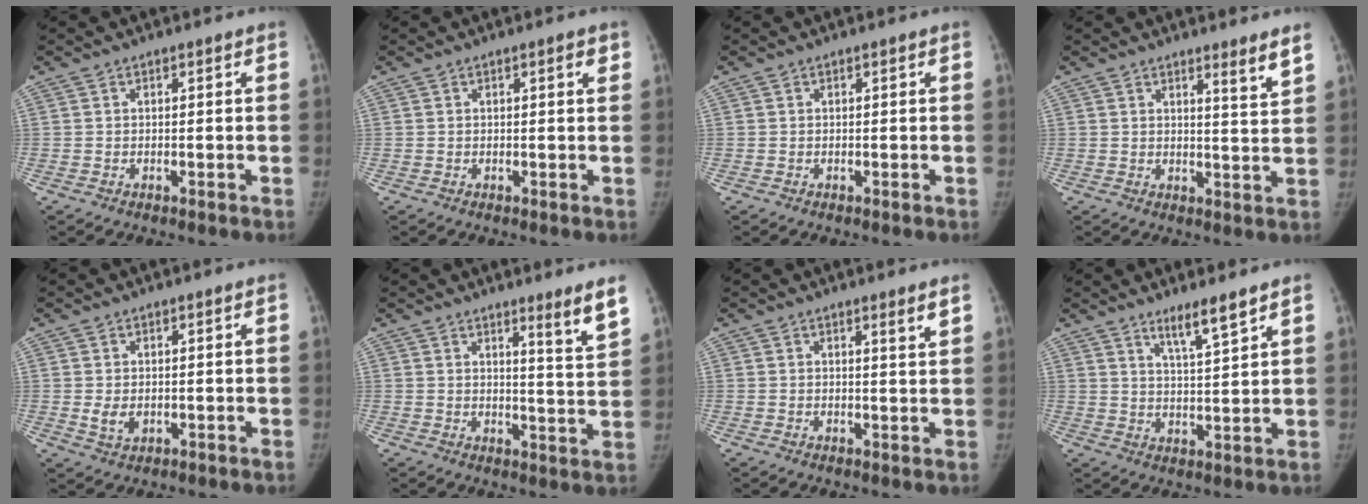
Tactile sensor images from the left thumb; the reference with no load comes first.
{"total": 1.4, "force": [0.7, 0.3, 1.2], "torque": [-0.014, 0.000, 0.007]}
{"total": 0.0}
{"total": 4.3, "force": [3.2, -0.1, 2.8], "torque": [-0.038, -0.033, 0.044]}
{"total": 2.7, "force": [-0.1, 2.0, 1.9], "torque": [-0.027, -0.006, 0.006]}
{"total": 6.7, "force": [4.5, -0.3, 5.0], "torque": [-0.064, -0.044, 0.064]}
{"total": 2.3, "force": [1.5, 0.0, 1.6], "torque": [-0.024, -0.014, 0.023]}
{"total": 6.2, "force": [4.5, 0.2, 4.2], "torque": [-0.070, -0.037, 0.080]}